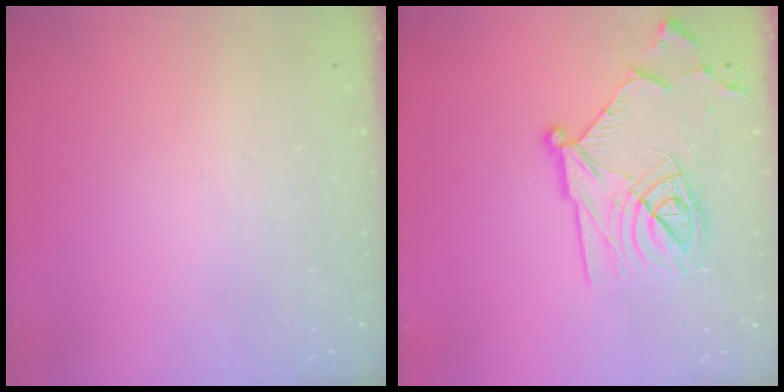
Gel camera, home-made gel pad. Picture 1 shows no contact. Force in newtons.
{"total": 18.1, "press": 18.1, "slide": 1.0}